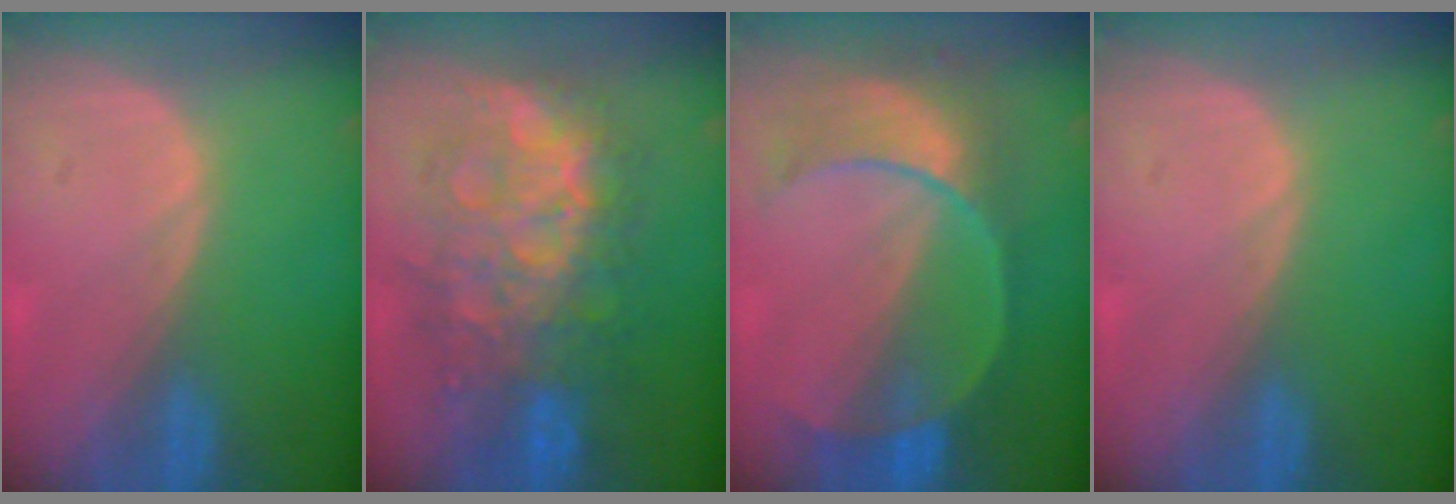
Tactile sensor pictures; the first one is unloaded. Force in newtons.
{"total": 11.8, "press": 11.8, "slide": 1.2}
{"total": 8.8, "press": 8.3, "slide": 2.8}
{"total": 0.0}